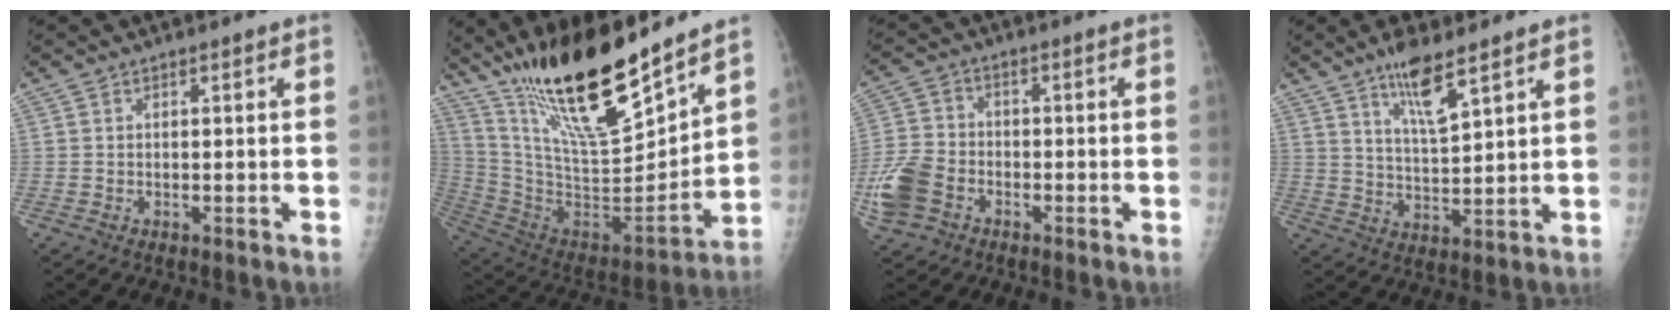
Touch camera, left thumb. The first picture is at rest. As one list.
[{"total": 24.7, "force": [18.5, 5.3, 15.5], "torque": [-0.235, -0.101, 0.333]}, {"total": 9.5, "force": [-4.0, 7.0, 5.1], "torque": [-0.108, 0.016, -0.079]}, {"total": 8.4, "force": [5.5, 1.6, 6.1], "torque": [-0.110, -0.035, 0.105]}]